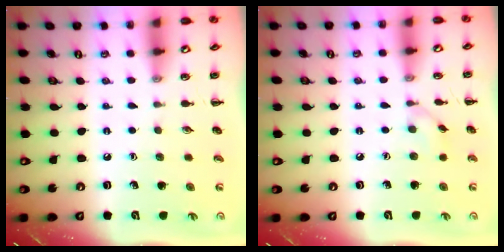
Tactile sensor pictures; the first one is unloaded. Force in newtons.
{"total": 3.9, "press": 3.6, "slide": 1.6}